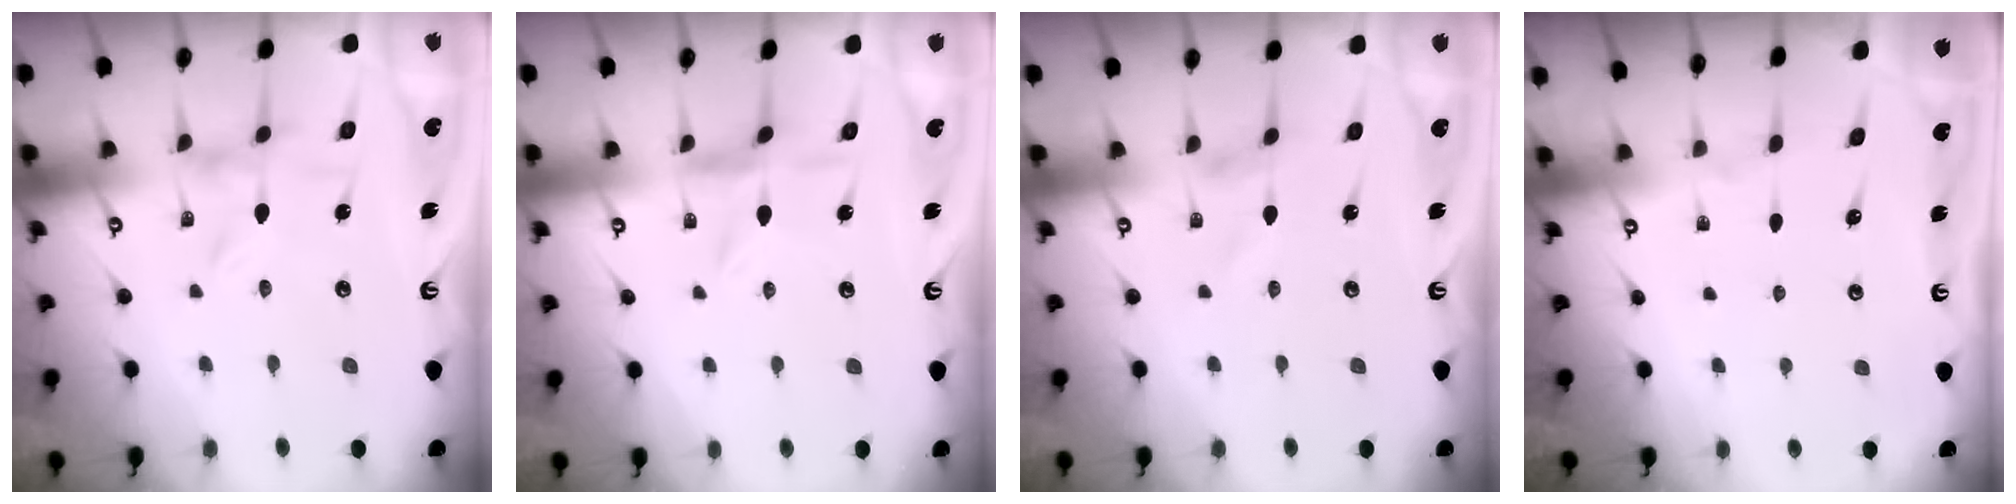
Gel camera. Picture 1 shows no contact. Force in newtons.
{"total": 1.7, "press": 1.7, "slide": 0.2}
{"total": 1.4, "press": 1.4, "slide": 0.1}
{"total": 0.0}